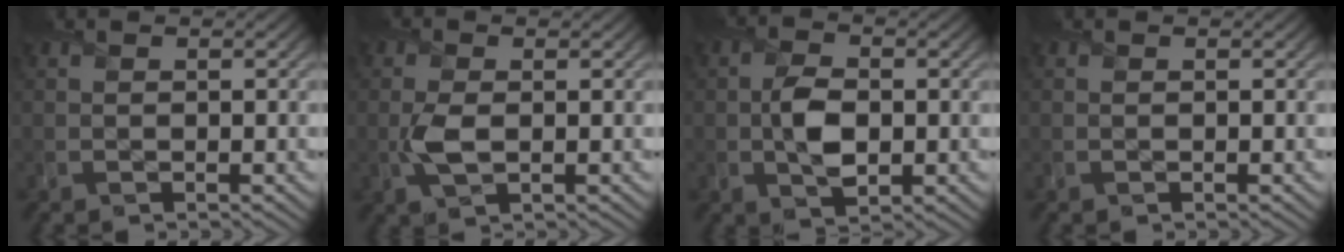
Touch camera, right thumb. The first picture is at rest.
{"total": 3.0, "force": [-0.3, 1.6, 2.5], "torque": [-0.060, -0.002, -0.008]}
{"total": 4.6, "force": [-0.3, 2.9, 3.5], "torque": [-0.076, -0.004, -0.006]}
{"total": 0.0}